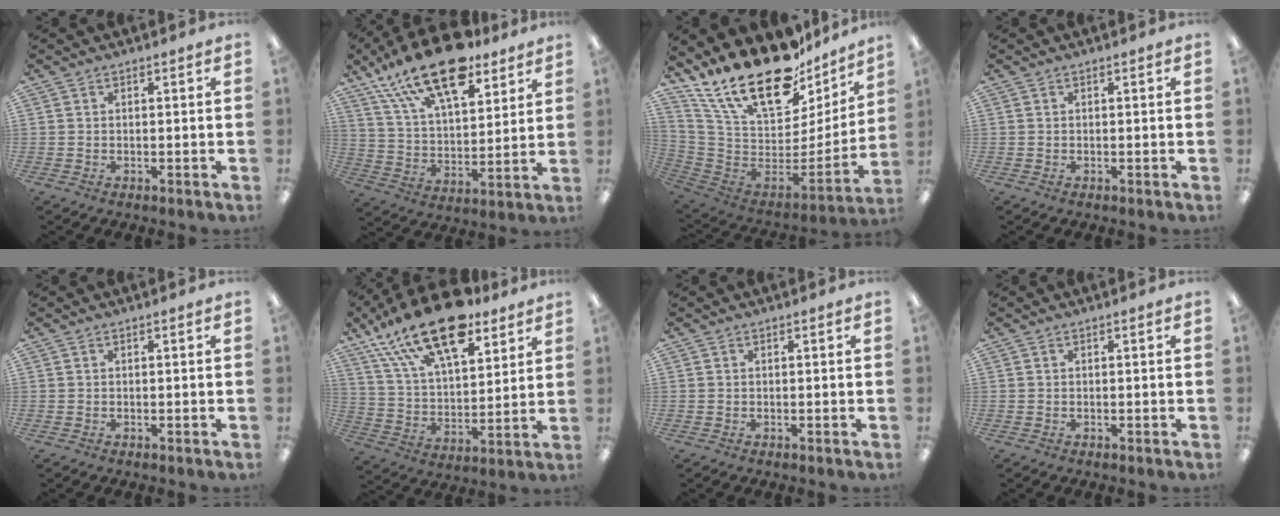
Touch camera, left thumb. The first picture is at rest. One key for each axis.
{"total": 20.5, "fx": 14.1, "fy": 8.5, "fz": 12.1, "tx": -0.217, "ty": -0.068, "tz": 0.249}
{"total": 26.0, "fx": 18.7, "fy": 10.4, "fz": 14.7, "tx": -0.258, "ty": -0.139, "tz": 0.337}
{"total": 0.0}
{"total": 0.0}
{"total": 21.3, "fx": 14.5, "fy": 9.1, "fz": 12.7, "tx": -0.218, "ty": -0.072, "tz": 0.256}
{"total": 0.0}
{"total": 0.0}